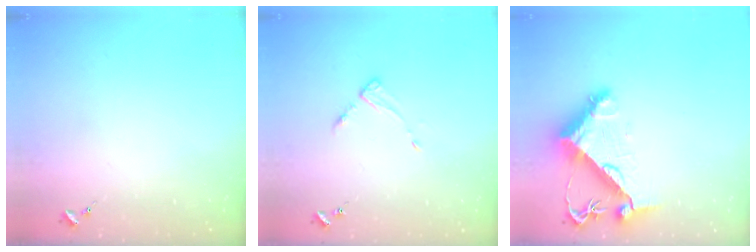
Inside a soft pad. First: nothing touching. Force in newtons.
{"total": 4.1, "press": 4.1, "slide": 0.4}
{"total": 10.3, "press": 10.2, "slide": 1.5}